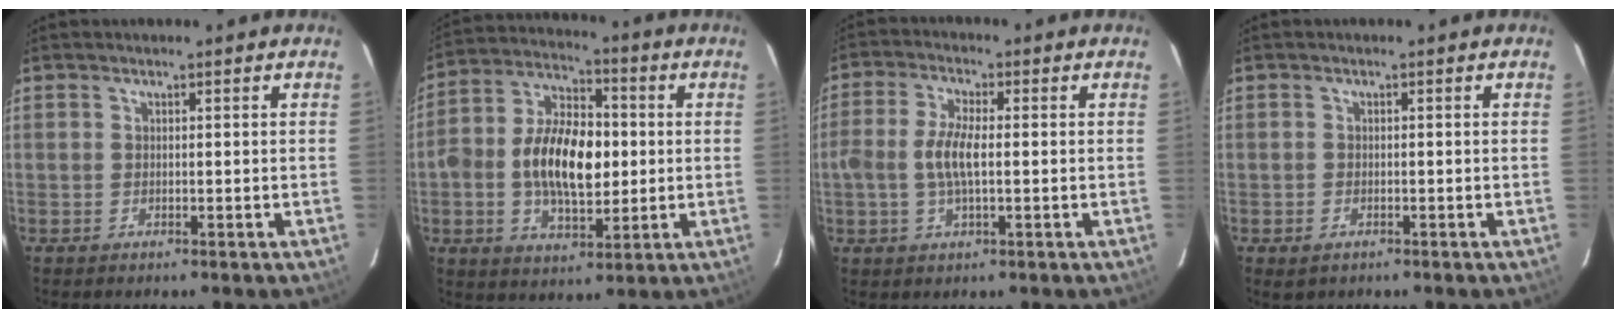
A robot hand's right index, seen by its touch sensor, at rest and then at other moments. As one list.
[{"total": 15.0, "force": [-0.6, 8.2, 12.5], "torque": [-0.234, 0.022, -0.012]}, {"total": 6.4, "force": [-0.5, 2.3, 6.0], "torque": [-0.123, 0.006, -0.010]}, {"total": 1.9, "force": [-1.0, 1.4, 0.8], "torque": [-0.015, -0.003, -0.016]}]